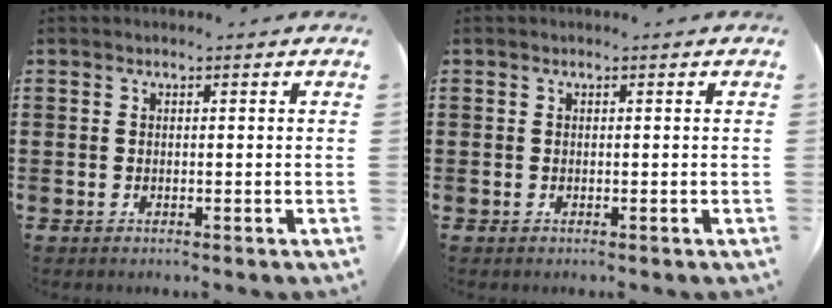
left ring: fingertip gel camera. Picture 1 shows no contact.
{"total": 0.0}